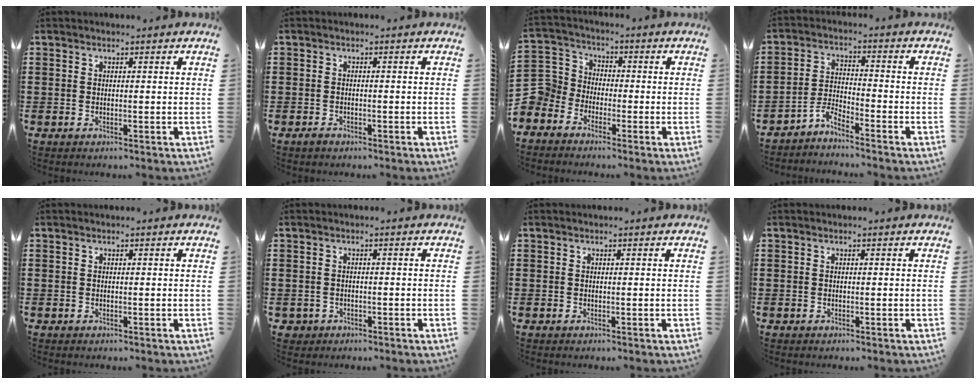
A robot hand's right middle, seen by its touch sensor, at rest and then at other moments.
{"total": 1.0, "force": [-0.8, 0.5, 0.3], "torque": [-0.009, 0.000, -0.017]}
{"total": 6.1, "force": [-3.2, 5.2, 0.7], "torque": [-0.063, 0.008, -0.075]}
{"total": 3.9, "force": [-3.8, 0.2, 0.8], "torque": [-0.026, 0.004, -0.081]}
{"total": 0.0}
{"total": 1.4, "force": [-1.0, 1.0, 0.0], "torque": [-0.006, 0.001, -0.023]}
{"total": 0.0}
{"total": 0.0}